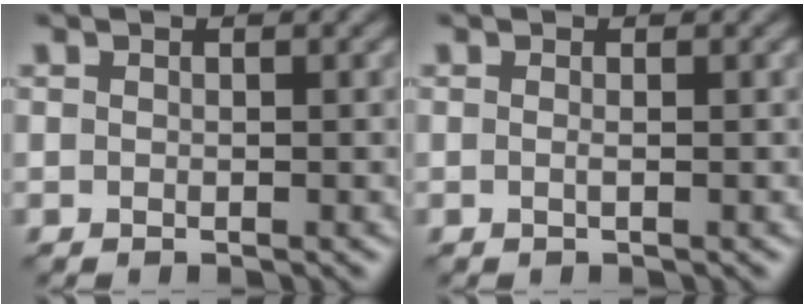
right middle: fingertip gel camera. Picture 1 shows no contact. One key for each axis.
{"total": 0.5, "fx": -0.1, "fy": 0.1, "fz": 0.5, "tx": -0.010, "ty": -0.004, "tz": -0.005}